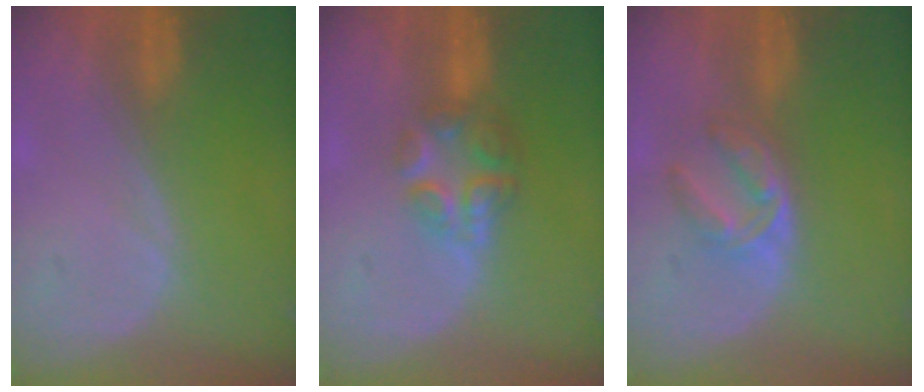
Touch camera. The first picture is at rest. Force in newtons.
{"total": 6.1, "press": 5.4, "slide": 2.9}
{"total": 5.3, "press": 5.1, "slide": 1.3}